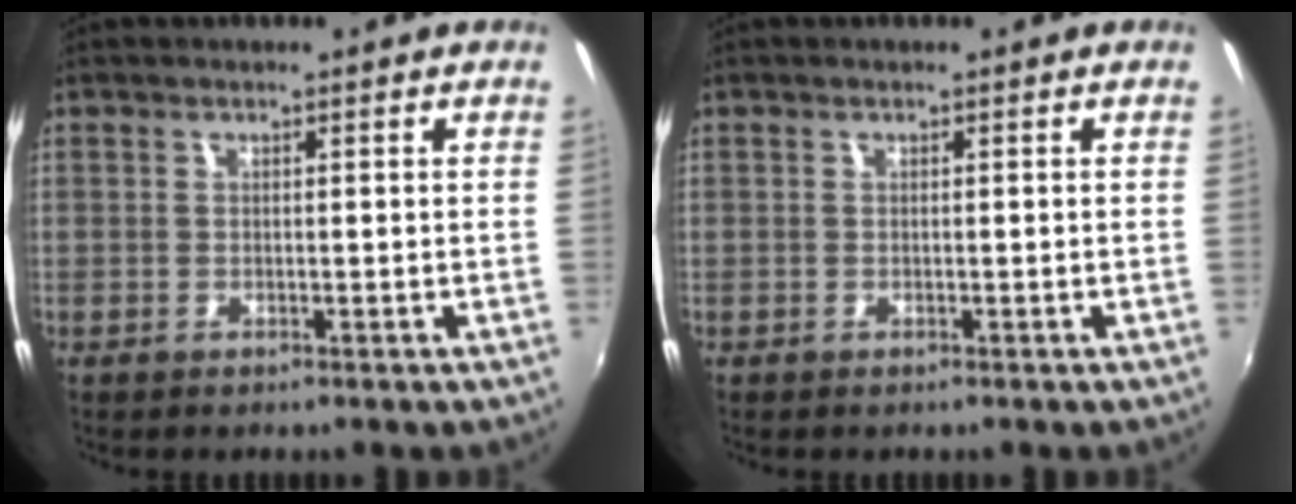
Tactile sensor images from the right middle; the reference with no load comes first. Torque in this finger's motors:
{"motor_torque": [0.56, -0.97, 0.02, -0.02]}